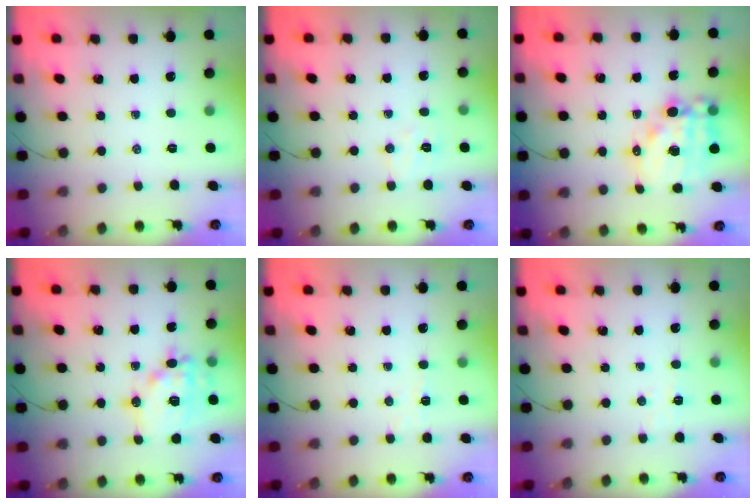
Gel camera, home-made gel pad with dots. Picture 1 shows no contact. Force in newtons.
{"total": 5.3, "press": 5.1, "slide": 1.0}
{"total": 15.2, "press": 14.8, "slide": 3.5}
{"total": 15.0, "press": 14.7, "slide": 2.7}
{"total": 2.9, "press": 2.7, "slide": 0.8}
{"total": 2.8, "press": 2.7, "slide": 0.8}